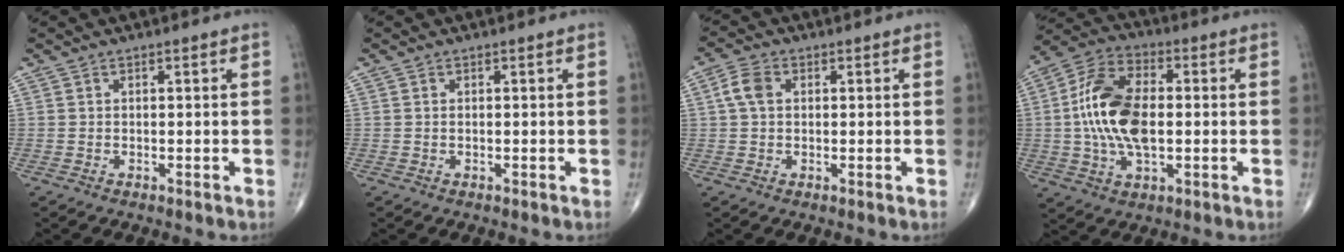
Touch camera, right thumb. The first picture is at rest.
{"total": 0.0}
{"total": 4.1, "force": [0.8, 2.8, 2.9], "torque": [-0.063, 0.011, 0.012]}
{"total": 15.4, "force": [0.0, 8.2, 13.0], "torque": [-0.256, 0.017, -0.005]}